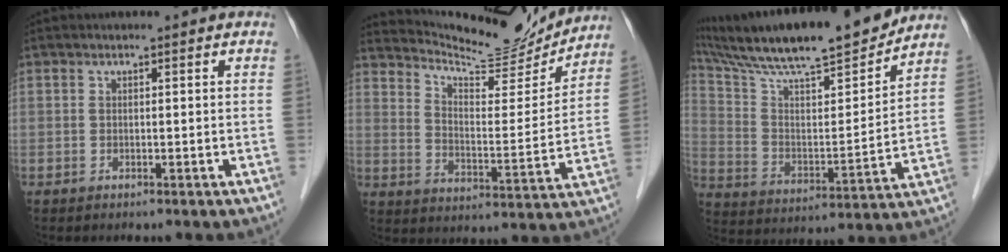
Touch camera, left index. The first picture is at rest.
{"total": 15.6, "force": [15.2, 1.4, 3.0], "torque": [-0.059, -0.032, 0.224]}
{"total": 22.3, "force": [19.4, 2.1, 10.9], "torque": [-0.194, 0.008, 0.316]}